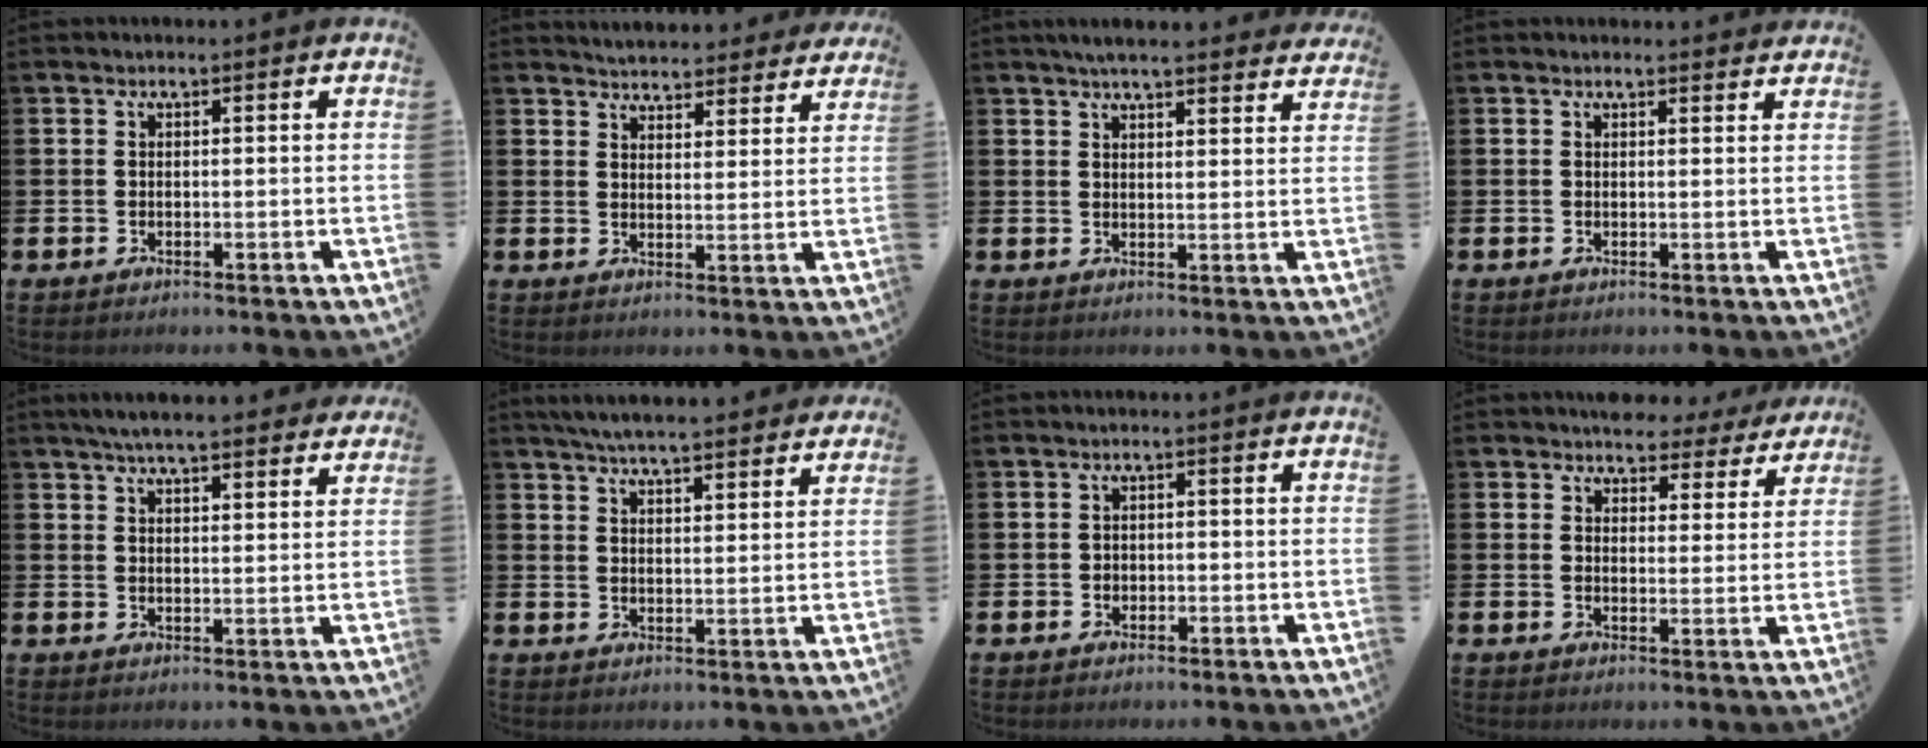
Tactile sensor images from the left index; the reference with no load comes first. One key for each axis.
{"total": 4.8, "fx": 4.7, "fy": 0.8, "fz": -0.2, "tx": -0.005, "ty": -0.034, "tz": 0.083}
{"total": 4.6, "fx": 4.4, "fy": 0.4, "fz": 1.3, "tx": -0.034, "ty": -0.015, "tz": 0.080}
{"total": 1.0, "fx": 1.0, "fy": 0.1, "fz": 0.0, "tx": 0.006, "ty": -0.005, "tz": 0.018}
{"total": 5.6, "fx": 5.3, "fy": 0.6, "fz": 1.7, "tx": -0.046, "ty": -0.017, "tz": 0.096}
{"total": 5.9, "fx": 5.7, "fy": 0.3, "fz": 1.3, "tx": -0.040, "ty": -0.027, "tz": 0.103}
{"total": 1.1, "fx": -0.3, "fy": 1.0, "fz": 0.2, "tx": -0.005, "ty": 0.005, "tz": -0.009}
{"total": 4.3, "fx": 3.9, "fy": 1.7, "fz": 0.2, "tx": -0.005, "ty": -0.023, "tz": 0.066}